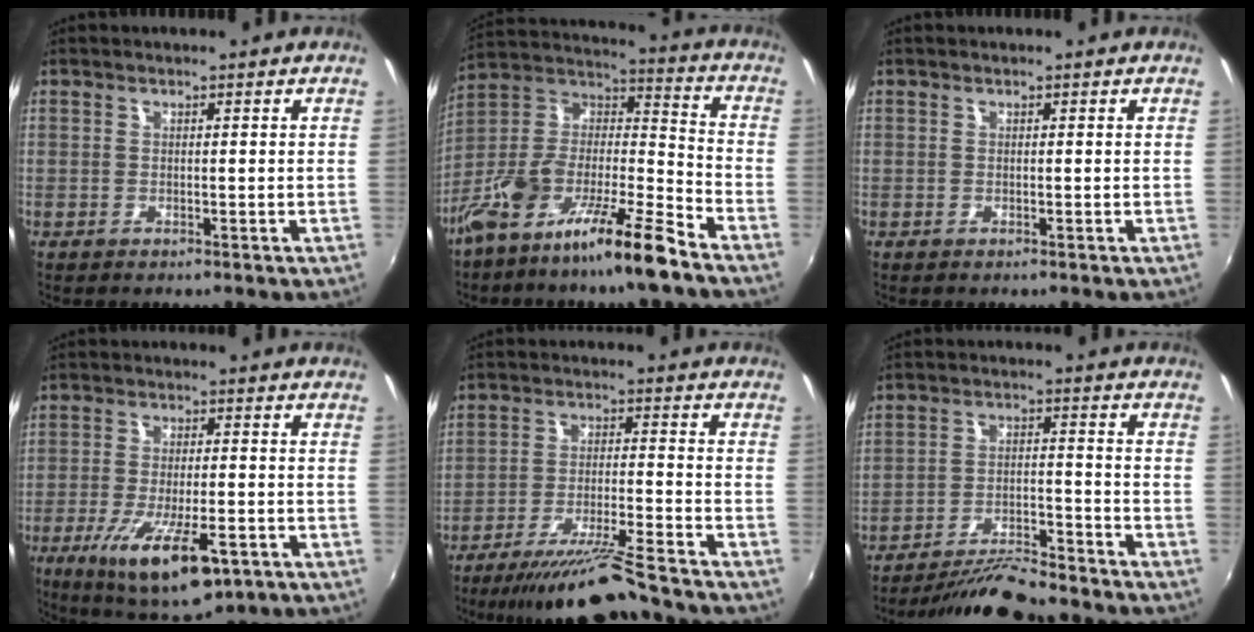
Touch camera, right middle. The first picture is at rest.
{"total": 17.3, "force": [-12.0, 2.4, 12.2], "torque": [-0.219, 0.004, -0.224]}
{"total": 0.0}
{"total": 14.5, "force": [-6.9, 4.4, 12.0], "torque": [-0.231, -0.045, -0.107]}
{"total": 12.3, "force": [-11.0, -0.7, 5.5], "torque": [-0.116, -0.017, -0.186]}
{"total": 11.4, "force": [-10.5, 1.3, 4.1], "torque": [-0.094, -0.008, -0.172]}